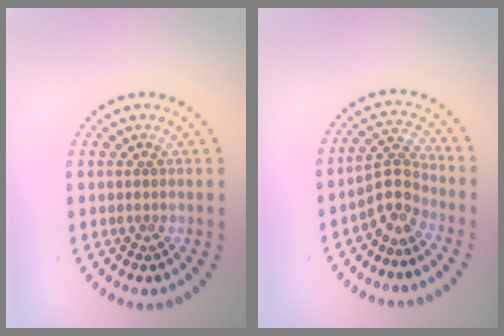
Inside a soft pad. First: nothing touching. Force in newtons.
{"total": 2.9, "press": 2.2, "slide": 2.0}